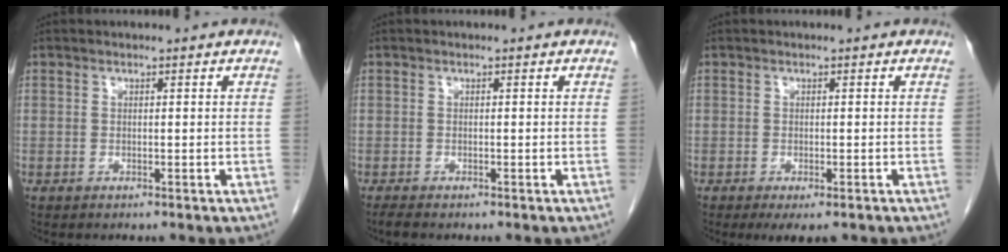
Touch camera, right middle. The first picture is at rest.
{"total": 1.1, "force": [-1.0, 0.1, 0.5], "torque": [-0.019, -0.005, -0.018]}
{"total": 3.7, "force": [-2.5, 1.2, 2.4], "torque": [-0.034, -0.010, -0.032]}